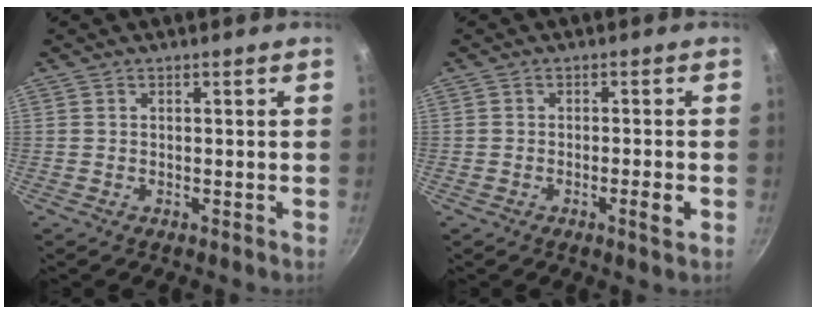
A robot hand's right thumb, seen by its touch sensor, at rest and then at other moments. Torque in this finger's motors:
{"motor_torque": [-0.01, -0.42, 0.39, 0.09, -0.02]}